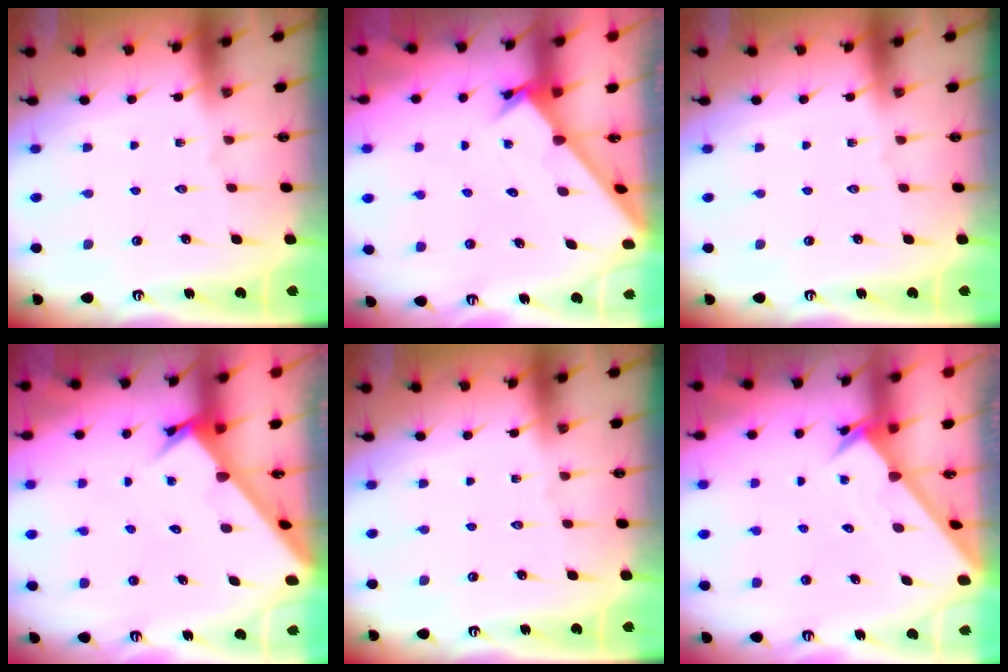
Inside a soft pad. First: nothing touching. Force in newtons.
{"total": 1.8, "press": 1.8, "slide": 0.1}
{"total": 0.0}
{"total": 2.8, "press": 2.8, "slide": 0.3}
{"total": 0.0}
{"total": 2.3, "press": 2.3, "slide": 0.2}